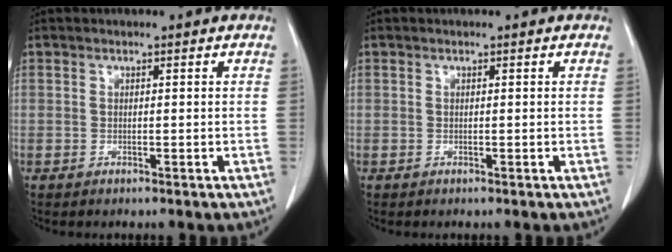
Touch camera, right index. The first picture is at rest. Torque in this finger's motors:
{"motor_torque": [0.00, 0.00, 0.00, 0.00]}